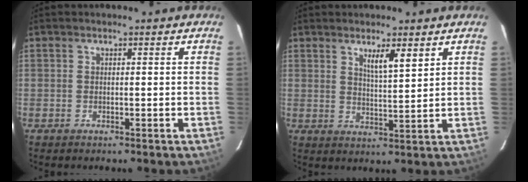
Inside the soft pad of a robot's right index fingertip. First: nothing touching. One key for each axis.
{"total": 4.3, "fx": 2.7, "fy": 0.3, "fz": 3.4, "tx": -0.059, "ty": -0.007, "tz": 0.049}